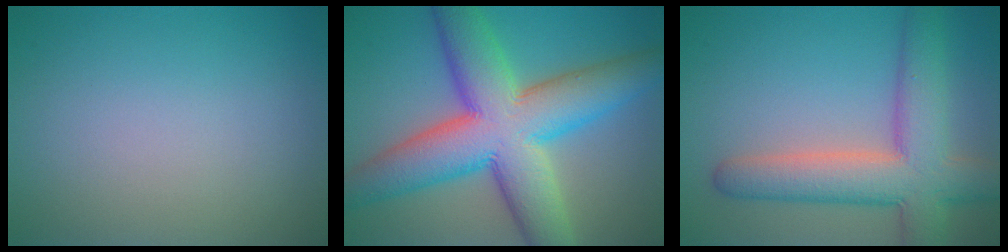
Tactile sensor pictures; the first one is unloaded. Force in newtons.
{"total": 12.5, "press": 12.5, "slide": 0.5}
{"total": 8.1, "press": 8.1, "slide": 0.7}